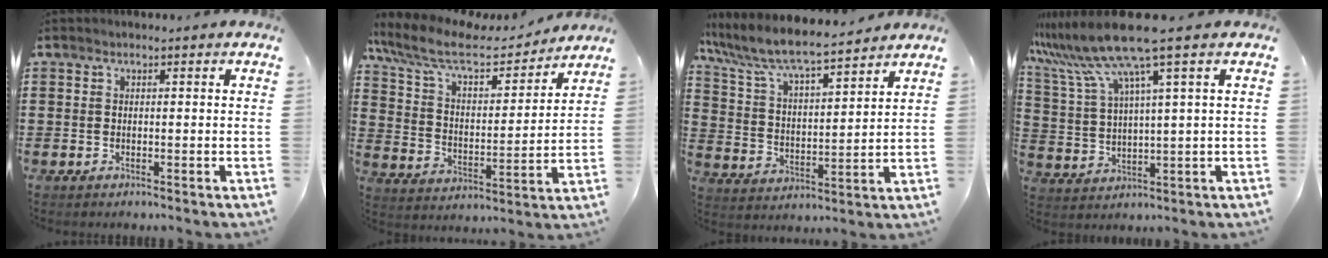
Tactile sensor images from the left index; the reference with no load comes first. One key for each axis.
{"total": 10.6, "fx": 8.7, "fy": 2.8, "fz": 5.3, "tx": -0.134, "ty": -0.041, "tz": 0.150}
{"total": 7.3, "fx": 6.6, "fy": 0.8, "fz": 3.0, "tx": -0.089, "ty": -0.039, "tz": 0.110}
{"total": 10.6, "fx": 7.2, "fy": -0.1, "fz": 7.7, "tx": -0.195, "ty": -0.038, "tz": 0.115}